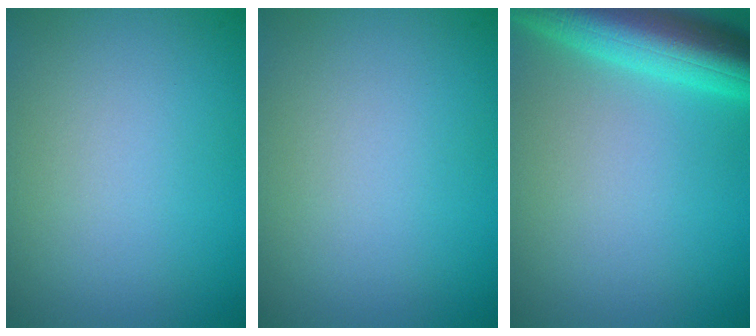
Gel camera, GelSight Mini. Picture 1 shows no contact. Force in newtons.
{"total": 0.0}
{"total": 8.1, "press": 8.1, "slide": 0.3}